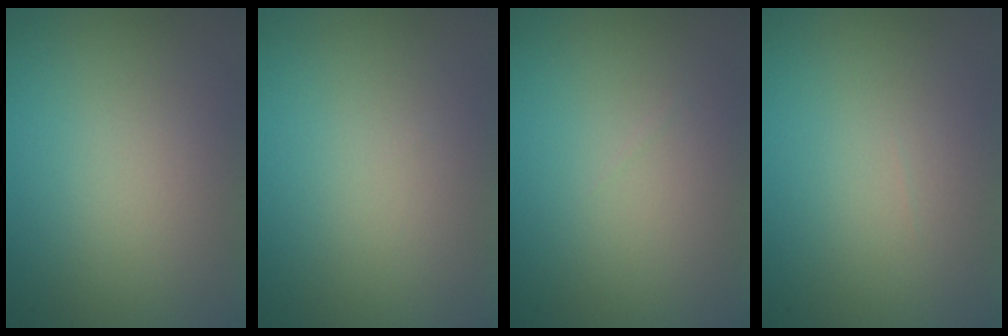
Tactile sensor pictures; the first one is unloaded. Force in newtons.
{"total": 0.0}
{"total": 0.0}
{"total": 0.0}